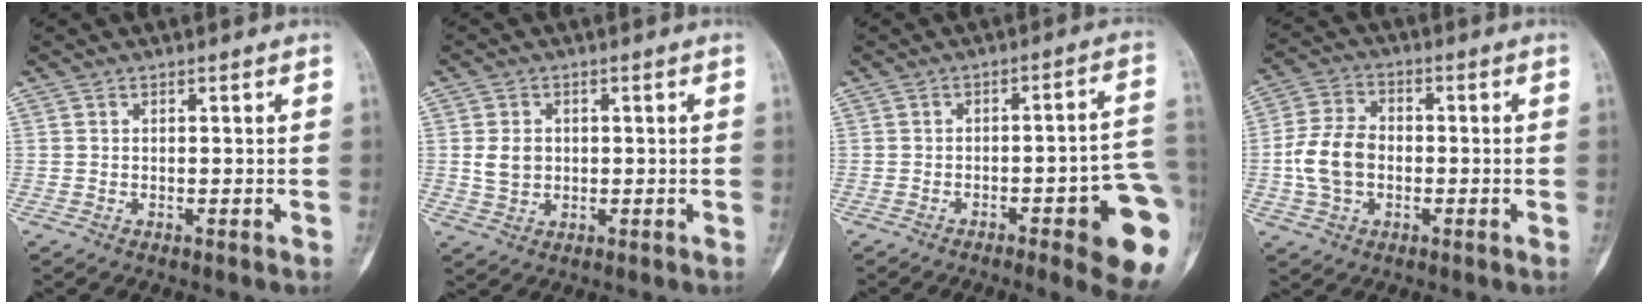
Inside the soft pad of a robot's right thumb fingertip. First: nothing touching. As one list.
[{"total": 4.2, "force": [0.3, 3.5, 2.4], "torque": [-0.035, 0.001, 0.013]}, {"total": 15.6, "force": [-5.3, 3.5, 14.3], "torque": [-0.134, 0.031, -0.055]}, {"total": 9.4, "force": [-1.3, 6.8, 6.4], "torque": [-0.122, 0.020, -0.027]}]